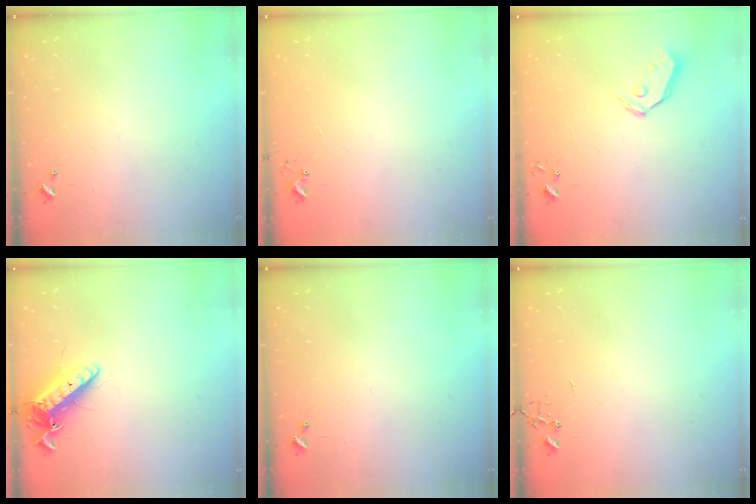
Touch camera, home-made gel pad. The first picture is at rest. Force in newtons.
{"total": 5.5, "press": 5.4, "slide": 0.4}
{"total": 7.7, "press": 7.6, "slide": 0.9}
{"total": 14.0, "press": 13.9, "slide": 2.0}
{"total": 0.0}
{"total": 0.0}